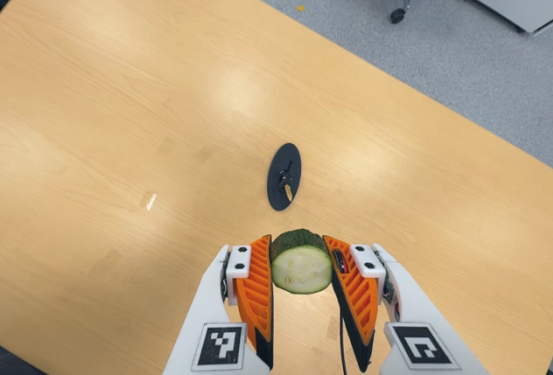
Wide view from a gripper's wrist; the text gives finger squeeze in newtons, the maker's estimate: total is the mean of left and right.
{"total": 10.4, "left": 10.0, "right": 10.9}